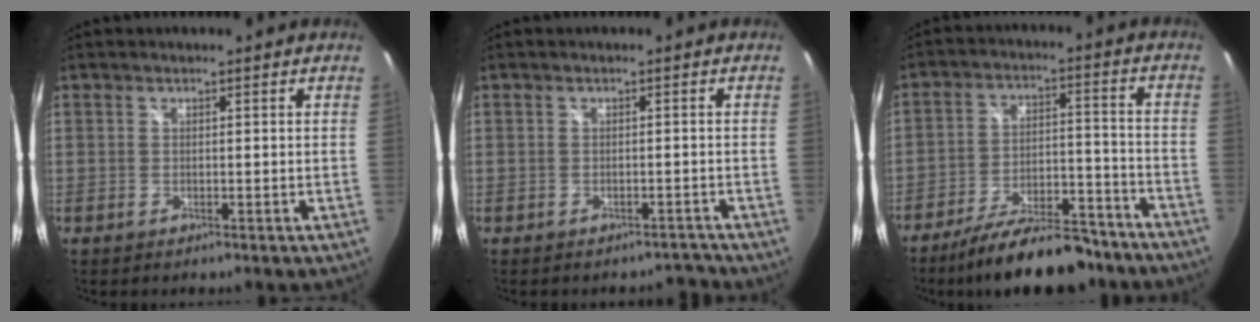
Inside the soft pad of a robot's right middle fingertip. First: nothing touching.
{"total": 2.2, "force": [-2.0, 0.7, -0.2], "torque": [0.014, 0.008, -0.022]}
{"total": 18.3, "force": [-15.1, 5.3, 8.9], "torque": [-0.155, -0.004, -0.215]}